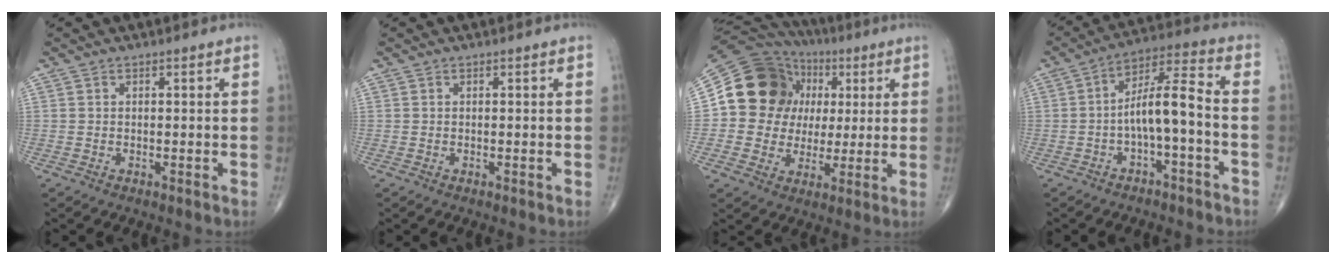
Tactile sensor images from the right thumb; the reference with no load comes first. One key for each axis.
{"total": 0.0}
{"total": 17.8, "fx": 3.1, "fy": 15.7, "fz": 7.9, "tx": -0.105, "ty": 0.026, "tz": 0.058}
{"total": 9.5, "fx": -2.3, "fy": 1.8, "fz": 9.0, "tx": -0.166, "ty": 0.055, "tz": -0.038}